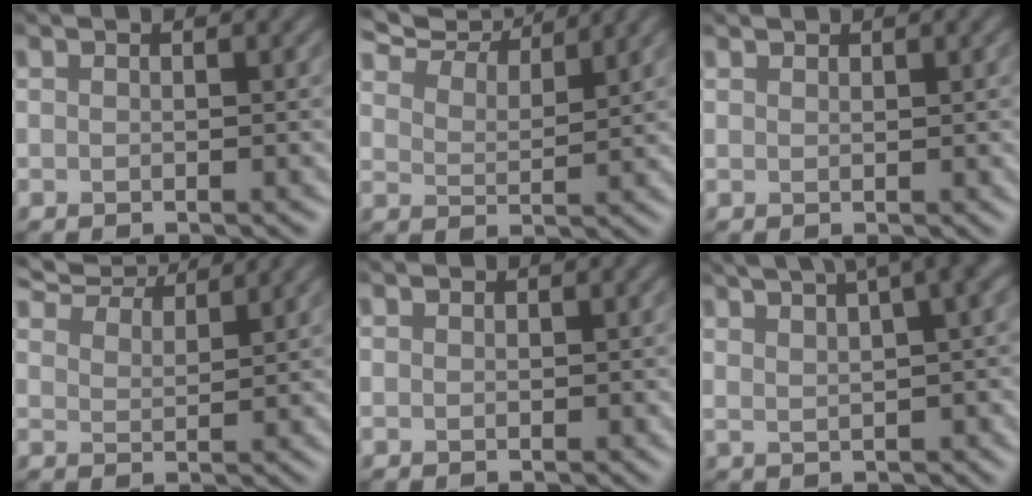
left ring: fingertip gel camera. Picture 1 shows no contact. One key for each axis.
{"total": 7.7, "fx": 6.8, "fy": 2.1, "fz": 2.9, "tx": -0.066, "ty": 0.015, "tz": 0.111}
{"total": 0.9, "fx": 0.8, "fy": 0.4, "fz": 0.1, "tx": -0.002, "ty": 0.001, "tz": 0.017}
{"total": 7.0, "fx": 6.4, "fy": 1.3, "fz": 2.3, "tx": -0.054, "ty": 0.012, "tz": 0.104}
{"total": 0.7, "fx": 0.3, "fy": 0.6, "fz": 0.2, "tx": -0.001, "ty": -0.002, "tz": 0.003}
{"total": 11.2, "fx": 6.4, "fy": 4.2, "fz": 8.1, "tx": -0.099, "ty": 0.054, "tz": 0.078}